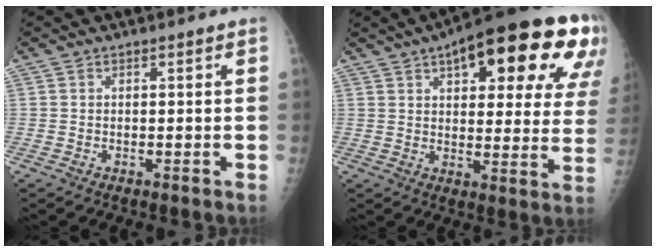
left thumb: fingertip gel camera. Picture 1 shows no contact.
{"total": 27.1, "force": [13.0, 9.9, 21.6], "torque": [-0.253, 0.001, 0.173]}